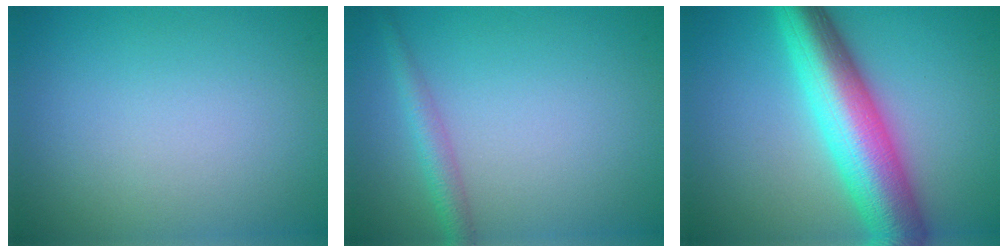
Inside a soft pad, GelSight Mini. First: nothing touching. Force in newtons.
{"total": 2.2, "press": 2.2, "slide": 0.1}
{"total": 9.7, "press": 9.7, "slide": 0.2}